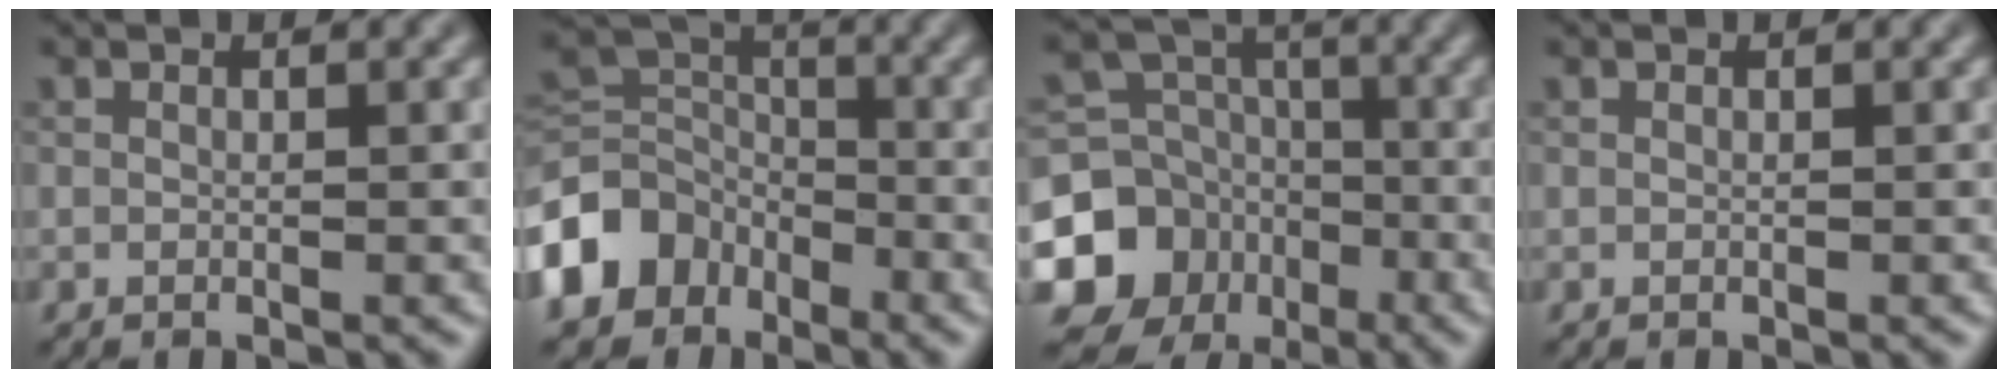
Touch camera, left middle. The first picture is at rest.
{"total": 7.0, "force": [-4.0, 5.1, 2.6], "torque": [-0.051, 0.001, -0.094]}
{"total": 13.1, "force": [-5.9, 11.2, 3.1], "torque": [-0.073, -0.038, -0.122]}
{"total": 0.0}